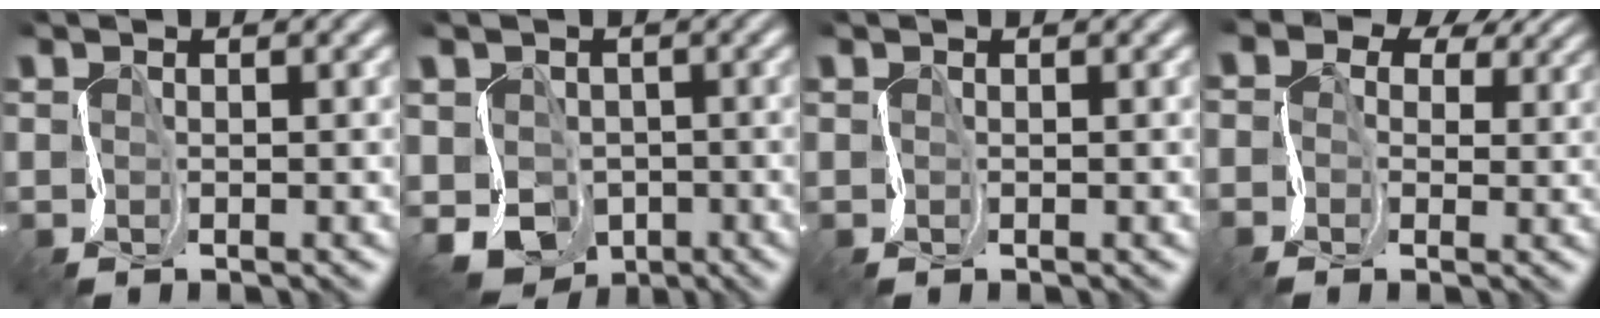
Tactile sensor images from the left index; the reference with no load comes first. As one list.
[{"total": 5.7, "force": [-2.5, 4.6, 2.2], "torque": [-0.057, -0.016, -0.034]}, {"total": 0.0}, {"total": 6.6, "force": [2.4, 5.0, 3.6], "torque": [-0.073, 0.014, 0.012]}]